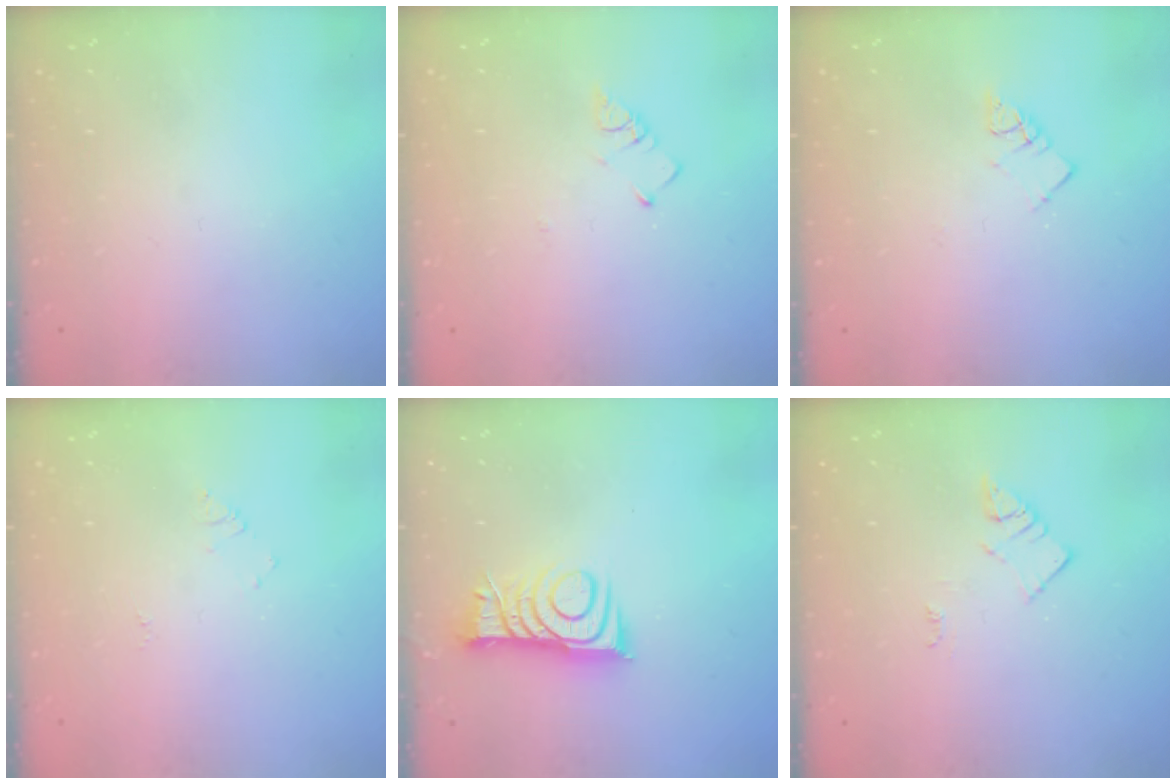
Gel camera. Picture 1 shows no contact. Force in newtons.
{"total": 2.6, "press": 2.6, "slide": 0.5}
{"total": 4.5, "press": 4.5, "slide": 0.4}
{"total": 4.7, "press": 4.7, "slide": 0.6}
{"total": 8.8, "press": 8.8, "slide": 0.1}
{"total": 2.7, "press": 2.6, "slide": 0.4}